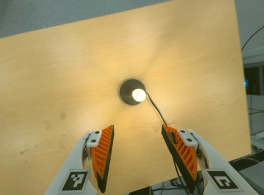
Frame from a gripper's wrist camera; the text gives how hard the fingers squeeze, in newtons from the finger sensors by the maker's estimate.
{"total": 0.0}